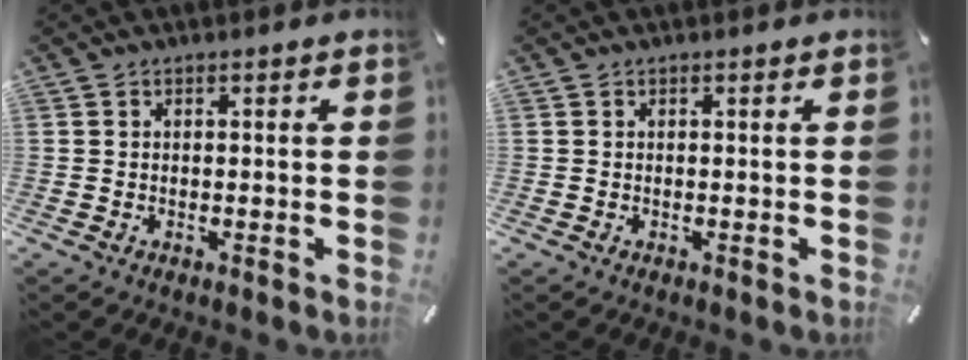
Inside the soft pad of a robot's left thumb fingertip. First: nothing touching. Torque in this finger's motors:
{"motor_torque": [0.00, 0.00, -0.02, 0.00, 0.00]}